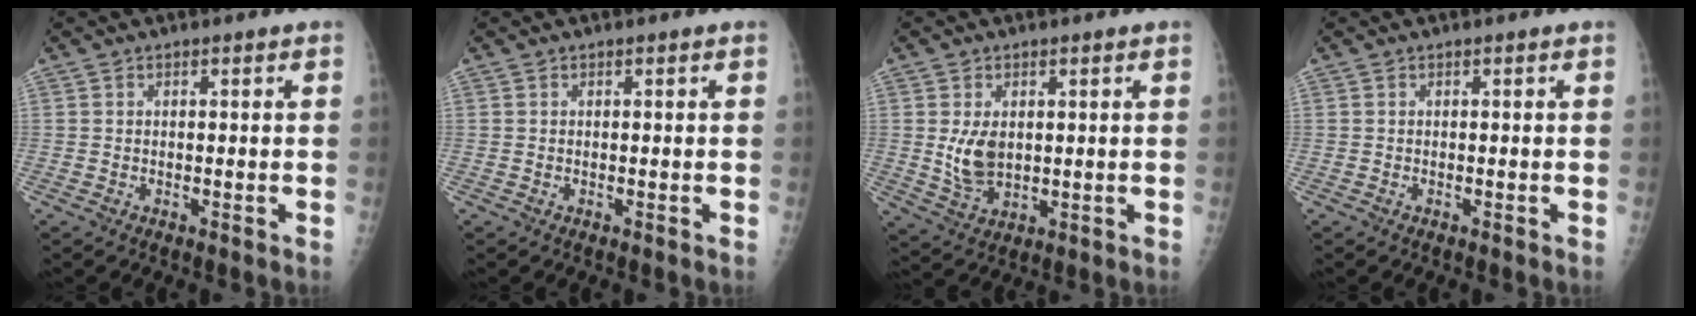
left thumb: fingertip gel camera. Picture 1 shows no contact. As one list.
[{"total": 0.0}, {"total": 6.5, "force": [0.9, 4.3, 4.8], "torque": [-0.074, -0.013, 0.029]}, {"total": 0.0}]